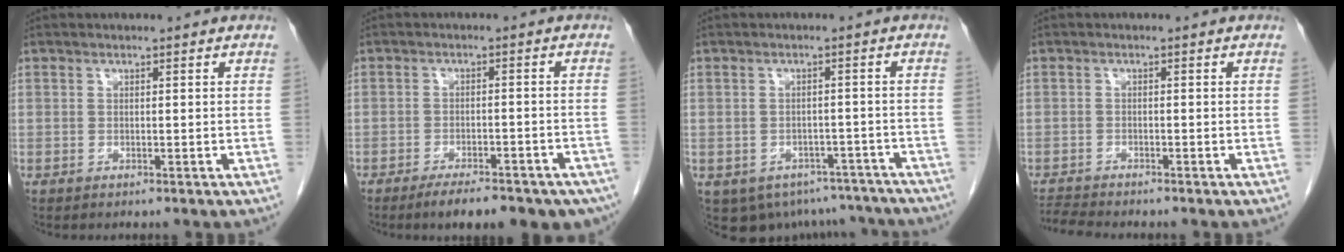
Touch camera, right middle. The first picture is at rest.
{"total": 13.3, "force": [-10.0, 4.2, 7.7], "torque": [-0.070, 0.003, -0.129]}
{"total": 12.8, "force": [-9.5, 7.8, 3.3], "torque": [-0.056, 0.013, -0.097]}
{"total": 3.5, "force": [-3.4, -0.4, 0.6], "torque": [-0.014, -0.017, -0.060]}